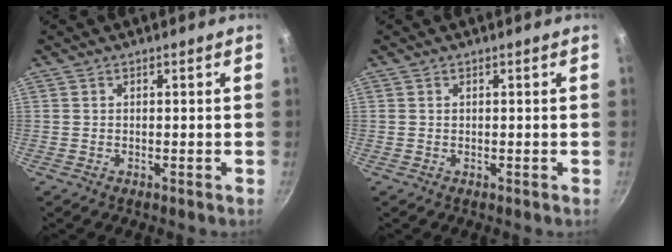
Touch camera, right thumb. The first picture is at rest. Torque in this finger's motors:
{"motor_torque": [0.23, -0.01, 0.31, 0.08, 0.02]}